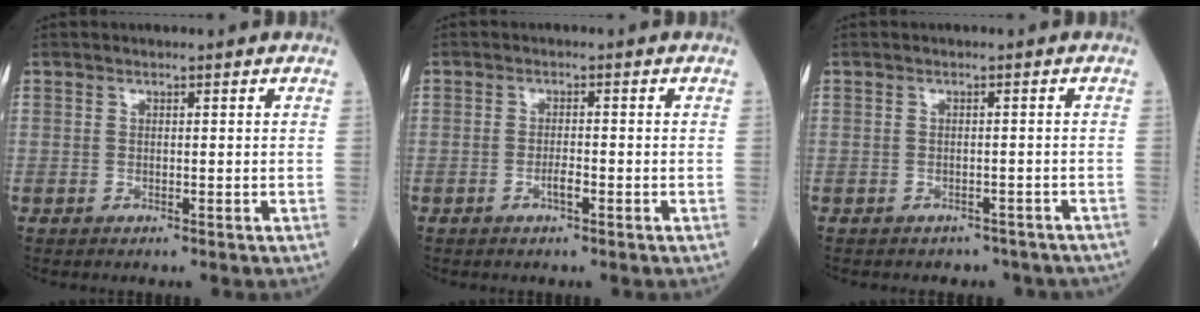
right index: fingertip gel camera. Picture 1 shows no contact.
{"total": 1.6, "force": [-0.9, 0.3, 1.4], "torque": [-0.019, 0.002, -0.016]}
{"total": 6.2, "force": [-5.3, 3.1, 1.0], "torque": [-0.011, 0.007, -0.051]}